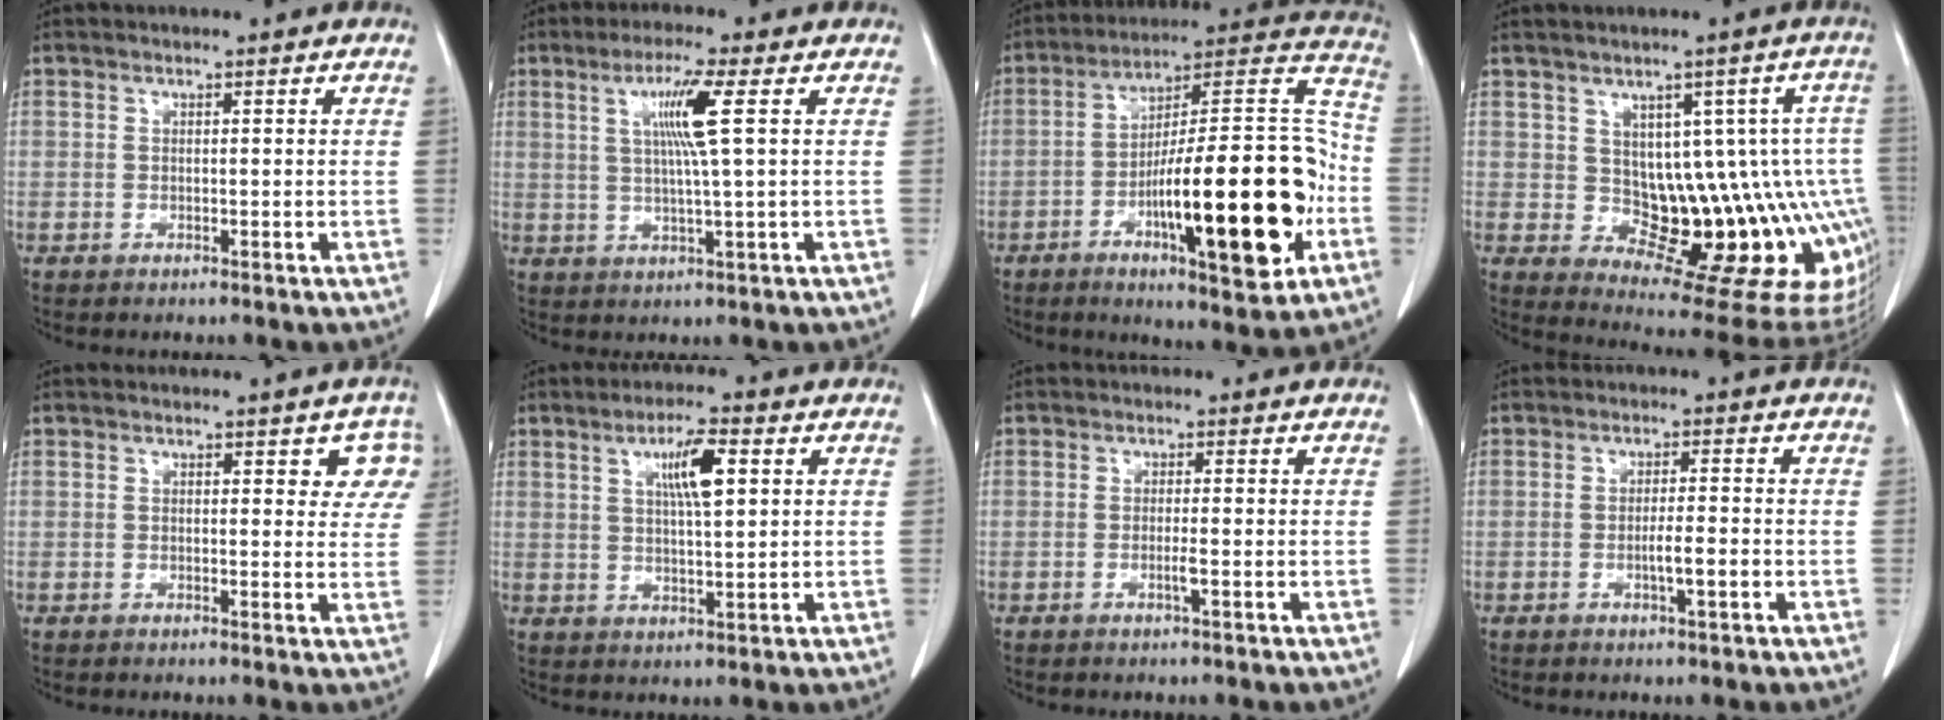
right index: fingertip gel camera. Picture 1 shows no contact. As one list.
[{"total": 6.8, "force": [1.9, -0.9, 6.5], "torque": [-0.122, 0.001, 0.038]}, {"total": 24.0, "force": [-7.2, 4.2, 22.5], "torque": [-0.313, 0.015, -0.099]}, {"total": 15.5, "force": [-1.4, 6.7, 13.9], "torque": [-0.125, 0.024, 0.006]}, {"total": 4.6, "force": [2.3, 2.3, 3.2], "torque": [-0.013, 0.002, 0.017]}, {"total": 6.6, "force": [2.3, 1.0, 6.1], "torque": [-0.107, 0.004, 0.039]}, {"total": 1.4, "force": [-0.5, -0.2, 1.3], "torque": [-0.027, -0.002, -0.007]}, {"total": 3.1, "force": [-0.9, 0.1, 2.9], "torque": [-0.050, -0.001, -0.013]}]